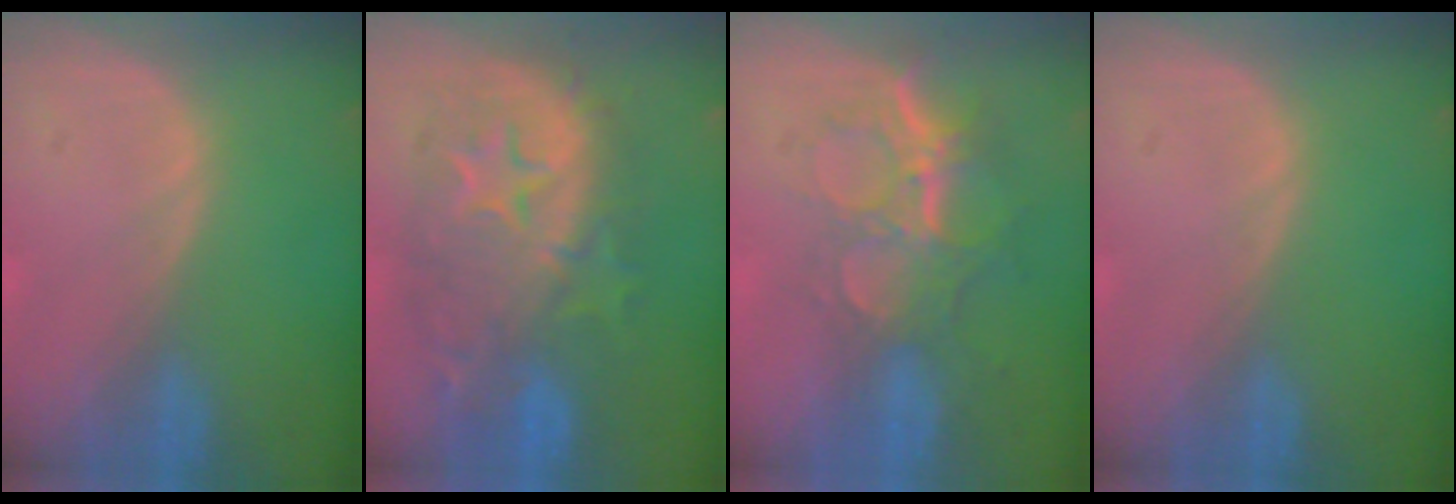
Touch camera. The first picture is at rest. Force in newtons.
{"total": 12.3, "press": 12.2, "slide": 1.1}
{"total": 9.2, "press": 7.7, "slide": 5.0}
{"total": 0.0}